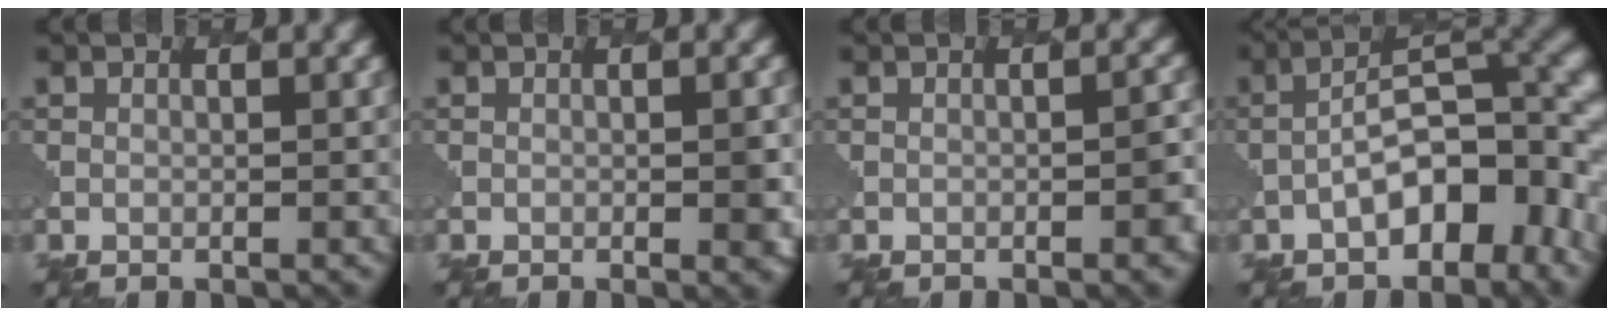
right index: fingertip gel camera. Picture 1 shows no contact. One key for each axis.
{"total": 1.6, "fx": -0.1, "fy": 0.3, "fz": 1.6, "tx": -0.021, "ty": 0.001, "tz": 0.000}
{"total": 2.3, "fx": -0.7, "fy": 0.6, "fz": 2.1, "tx": -0.021, "ty": 0.007, "tz": -0.011}
{"total": 9.0, "fx": -2.2, "fy": 4.1, "fz": 7.7, "tx": -0.105, "ty": 0.017, "tz": -0.045}